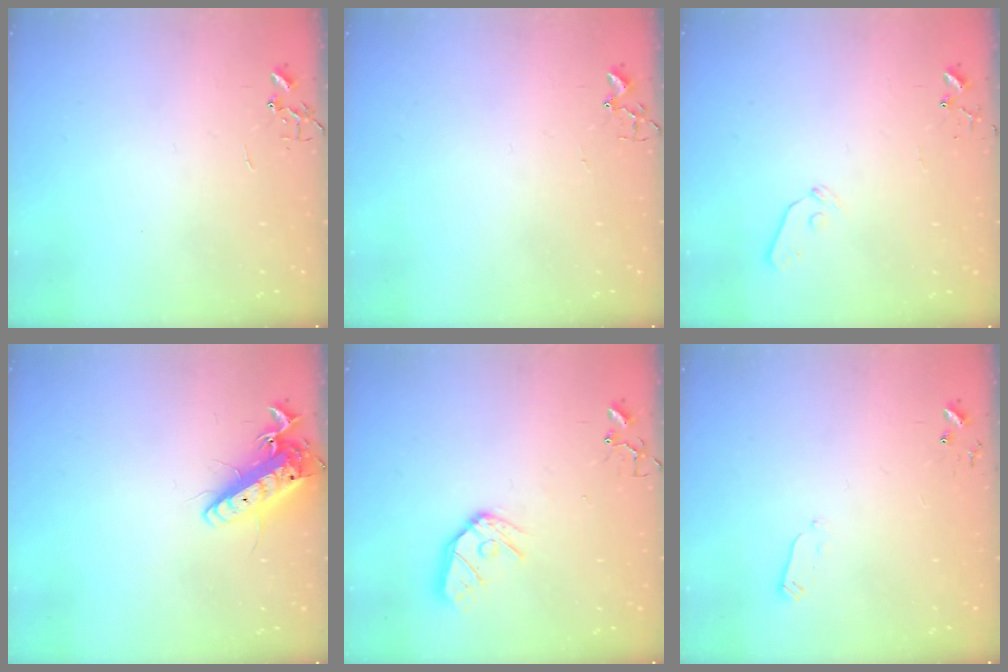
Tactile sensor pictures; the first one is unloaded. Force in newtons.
{"total": 1.7, "press": 1.6, "slide": 0.2}
{"total": 5.5, "press": 5.5, "slide": 0.5}
{"total": 13.5, "press": 13.3, "slide": 2.3}
{"total": 11.0, "press": 11.0, "slide": 1.3}
{"total": 2.4, "press": 2.3, "slide": 0.4}